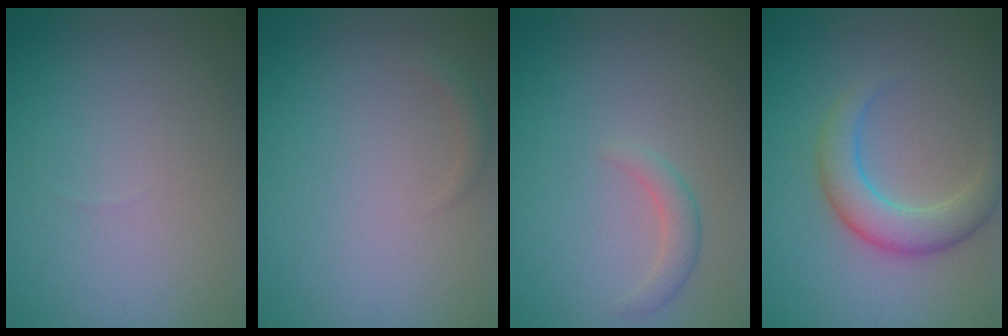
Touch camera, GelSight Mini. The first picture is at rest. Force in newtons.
{"total": 0.9, "press": 0.9, "slide": 0.1}
{"total": 1.8, "press": 1.8, "slide": 0.1}
{"total": 4.5, "press": 4.5, "slide": 0.1}